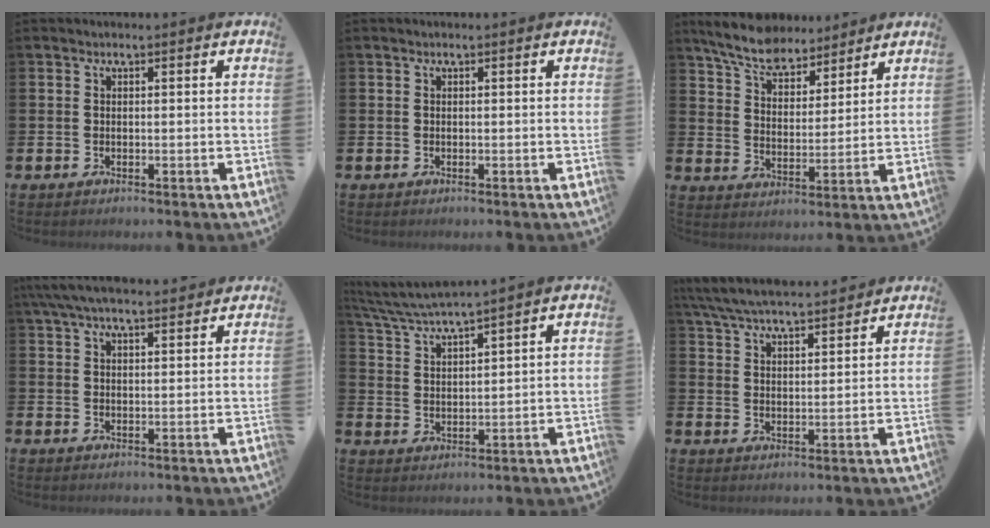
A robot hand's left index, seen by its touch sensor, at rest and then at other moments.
{"total": 0.0}
{"total": 7.4, "force": [6.9, 2.1, 1.7], "torque": [-0.054, -0.035, 0.122]}
{"total": 5.4, "force": [4.8, 1.1, 2.1], "torque": [-0.047, -0.015, 0.088]}
{"total": 4.4, "force": [4.3, -0.6, 1.0], "torque": [-0.039, -0.027, 0.074]}
{"total": 6.4, "force": [6.2, 0.5, 1.5], "torque": [-0.049, -0.034, 0.111]}